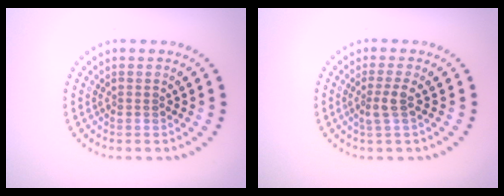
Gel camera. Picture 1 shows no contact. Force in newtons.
{"total": 1.9, "press": 1.4, "slide": 1.2}